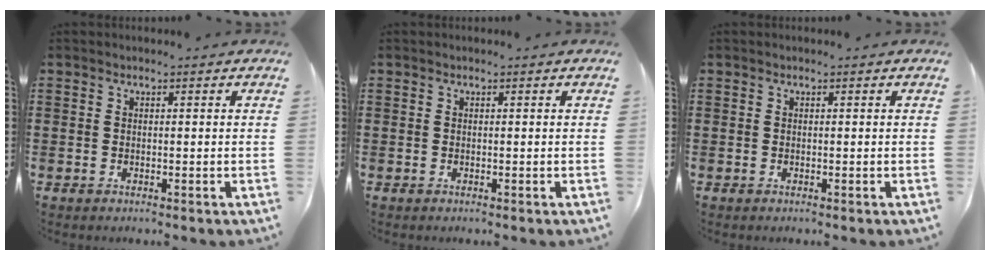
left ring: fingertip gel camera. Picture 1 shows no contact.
{"total": 0.0}
{"total": 0.0}